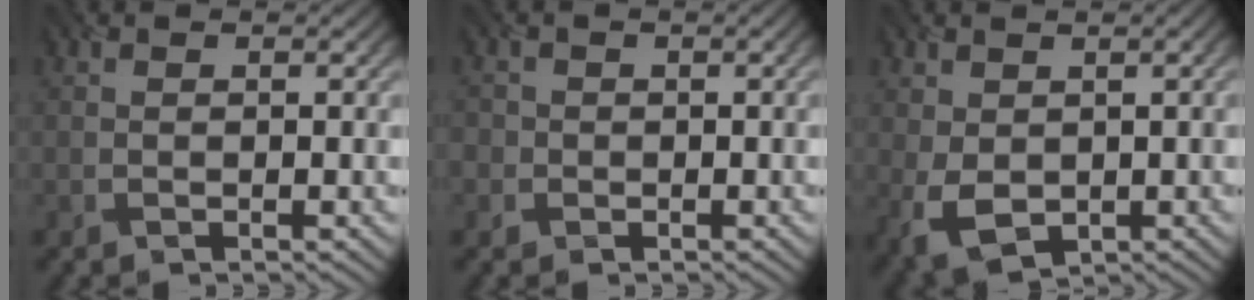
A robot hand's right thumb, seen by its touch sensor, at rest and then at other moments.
{"total": 1.7, "force": [-0.7, 1.5, -0.3], "torque": [0.005, -0.005, -0.016]}
{"total": 4.7, "force": [-0.4, 3.3, 3.4], "torque": [-0.088, -0.011, -0.004]}